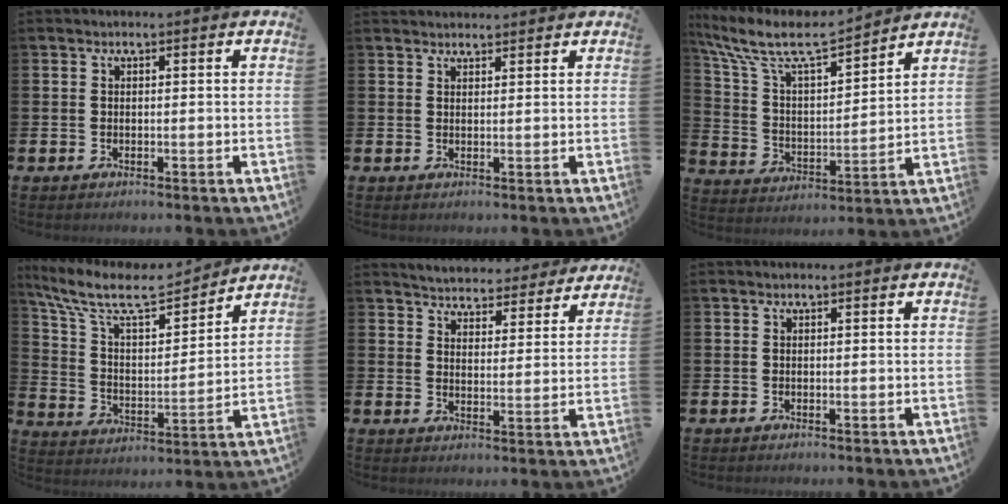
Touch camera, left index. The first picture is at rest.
{"total": 2.0, "force": [1.9, 0.4, 0.0], "torque": [0.006, -0.008, 0.033]}
{"total": 9.4, "force": [8.0, 2.4, 4.3], "torque": [-0.126, -0.047, 0.136]}
{"total": 10.4, "force": [8.8, 3.1, 4.6], "torque": [-0.127, -0.055, 0.151]}
{"total": 4.7, "force": [4.6, 0.9, 0.0], "torque": [-0.021, -0.036, 0.078]}
{"total": 0.0}